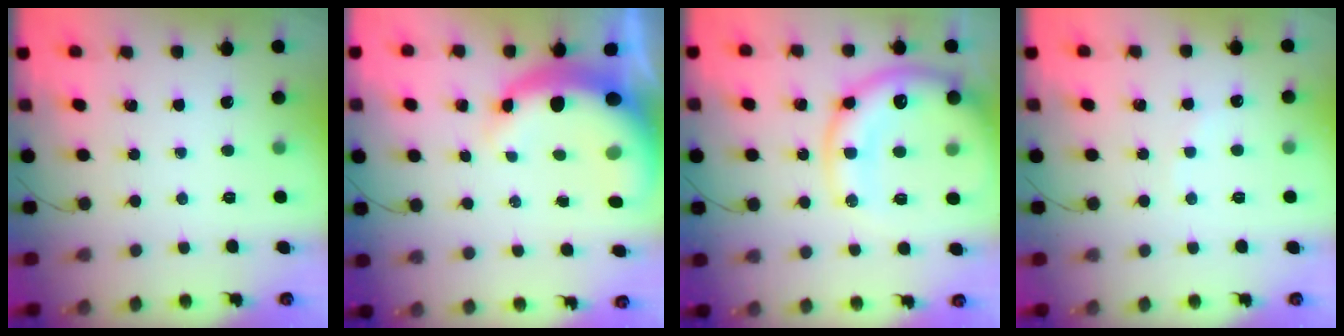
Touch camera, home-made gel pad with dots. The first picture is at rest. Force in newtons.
{"total": 11.5, "press": 11.2, "slide": 2.6}
{"total": 18.9, "press": 18.5, "slide": 3.6}
{"total": 2.7, "press": 2.6, "slide": 0.5}